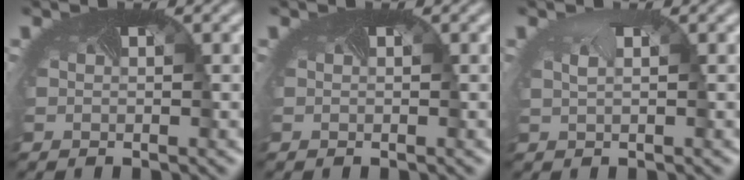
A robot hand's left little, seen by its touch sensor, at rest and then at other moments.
{"total": 0.0}
{"total": 0.8, "force": [0.4, 0.3, 0.6], "torque": [-0.005, 0.010, 0.005]}